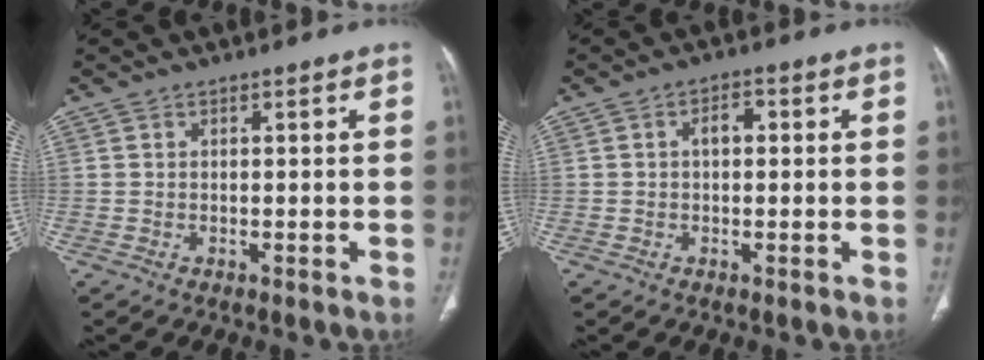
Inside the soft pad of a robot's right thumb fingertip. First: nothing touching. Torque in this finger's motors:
{"motor_torque": [0.73, 0.67, 0.26, 0.33, 0.00]}